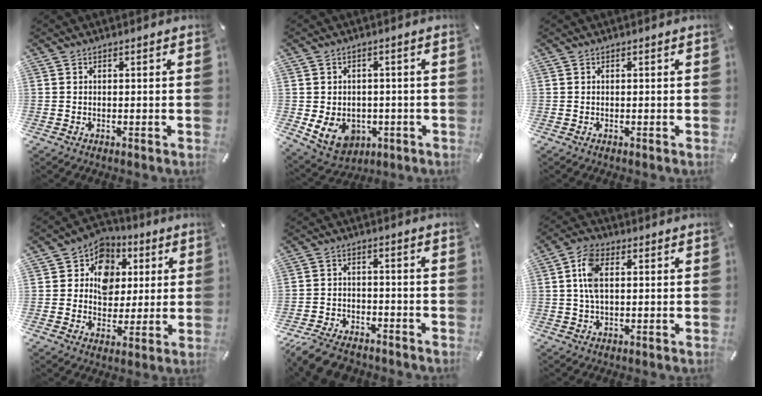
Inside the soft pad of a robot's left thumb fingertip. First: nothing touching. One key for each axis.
{"total": 8.3, "fx": -2.3, "fy": 6.8, "fz": 4.2, "tx": -0.080, "ty": 0.004, "tz": -0.041}
{"total": 0.0}
{"total": 10.3, "fx": 2.1, "fy": 9.4, "fz": 3.7, "tx": -0.062, "ty": -0.009, "tz": 0.041}
{"total": 7.7, "fx": -6.5, "fy": 3.2, "fz": 2.7, "tx": -0.056, "ty": 0.032, "tz": -0.125}
{"total": 7.0, "fx": 1.4, "fy": 4.0, "fz": 5.6, "tx": -0.128, "ty": 0.008, "tz": 0.022}